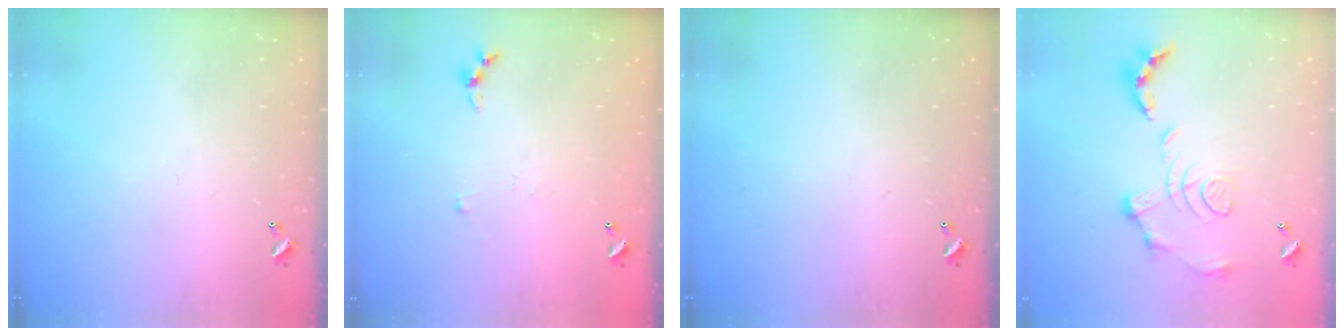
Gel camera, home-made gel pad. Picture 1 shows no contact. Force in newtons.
{"total": 3.7, "press": 3.7, "slide": 0.5}
{"total": 0.0}
{"total": 1.5, "press": 0.8, "slide": 1.3}